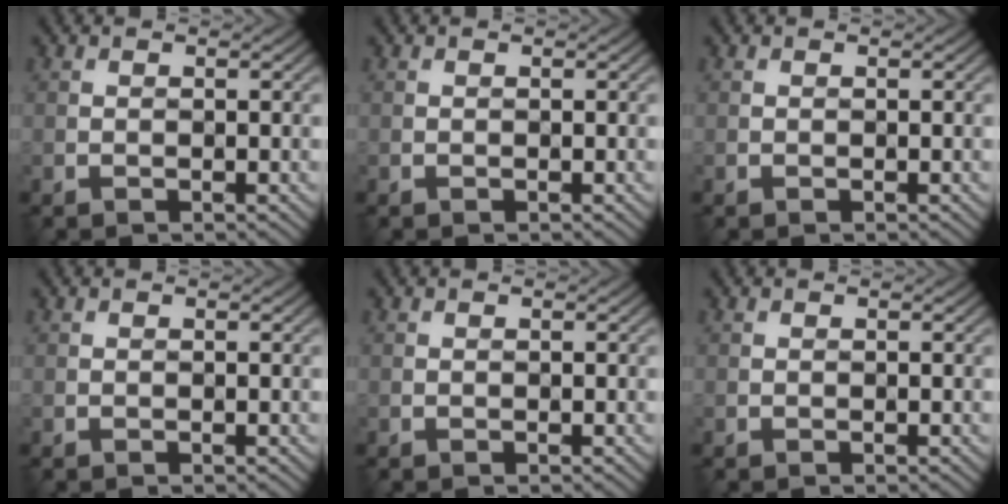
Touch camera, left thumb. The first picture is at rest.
{"total": 0.0}
{"total": 0.0}
{"total": 0.0}
{"total": 0.0}
{"total": 0.0}